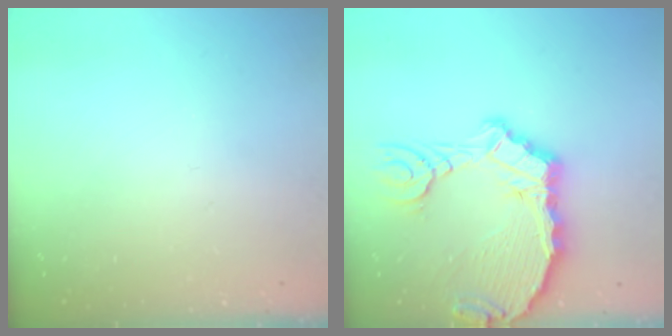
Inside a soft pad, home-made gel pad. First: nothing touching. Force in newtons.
{"total": 13.6, "press": 13.6, "slide": 1.5}